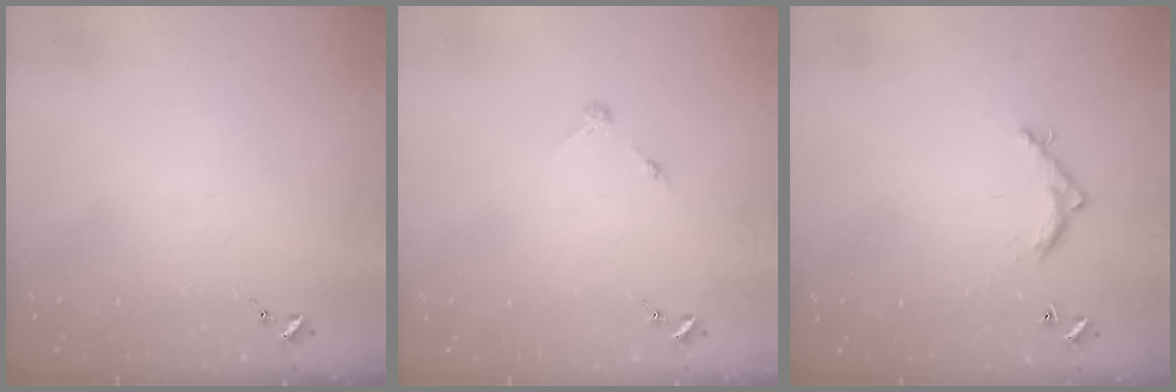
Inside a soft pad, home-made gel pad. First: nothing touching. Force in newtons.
{"total": 2.8, "press": 2.8, "slide": 0.3}
{"total": 5.5, "press": 5.5, "slide": 0.3}